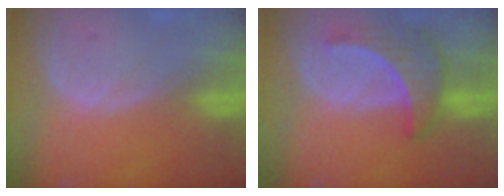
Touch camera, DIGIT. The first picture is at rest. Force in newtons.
{"total": 6.4, "press": 6.4, "slide": 0.3}